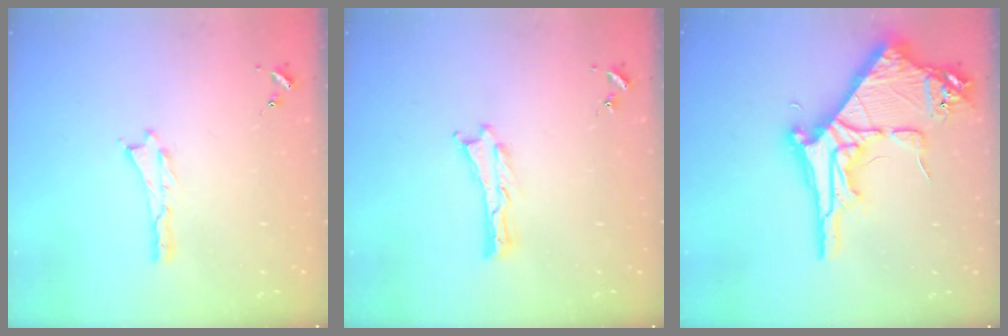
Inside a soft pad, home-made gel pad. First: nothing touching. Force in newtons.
{"total": 0.0}
{"total": 10.9, "press": 10.9, "slide": 1.1}